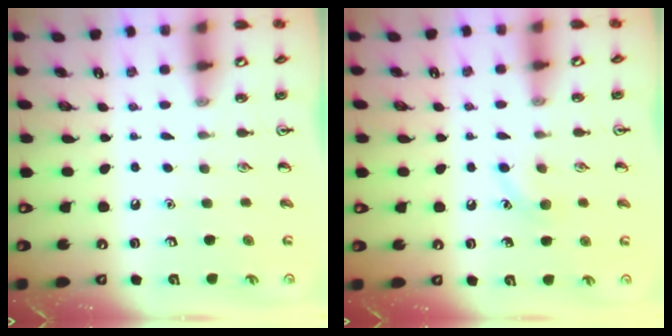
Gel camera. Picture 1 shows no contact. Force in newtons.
{"total": 6.8, "press": 6.4, "slide": 2.2}